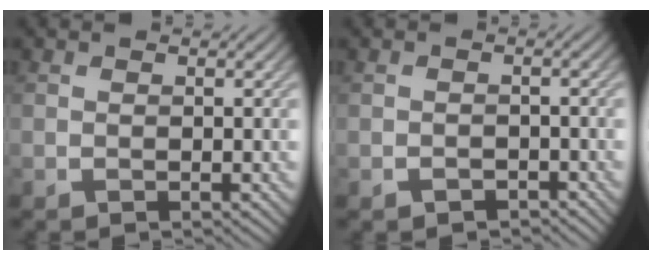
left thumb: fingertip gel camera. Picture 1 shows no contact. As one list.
[{"total": 1.2, "force": [-1.1, 0.6, 0.3], "torque": [-0.003, 0.000, -0.020]}]